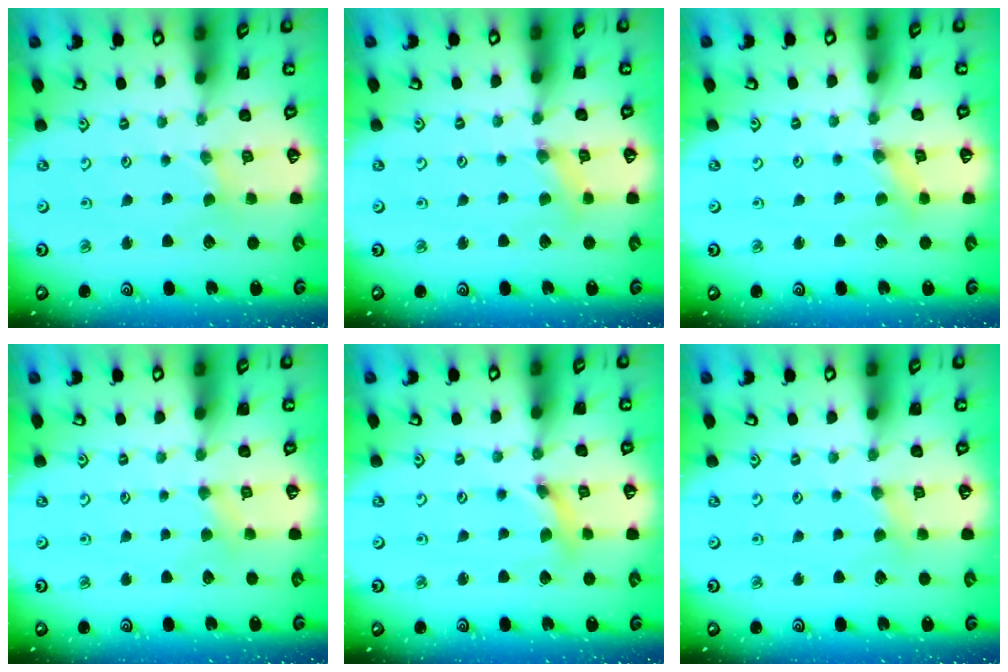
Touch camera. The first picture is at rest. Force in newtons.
{"total": 1.6, "press": 1.6, "slide": 0.4}
{"total": 1.3, "press": 1.2, "slide": 0.2}
{"total": 2.9, "press": 2.9, "slide": 0.3}
{"total": 3.5, "press": 3.5, "slide": 0.5}
{"total": 2.5, "press": 2.4, "slide": 0.5}